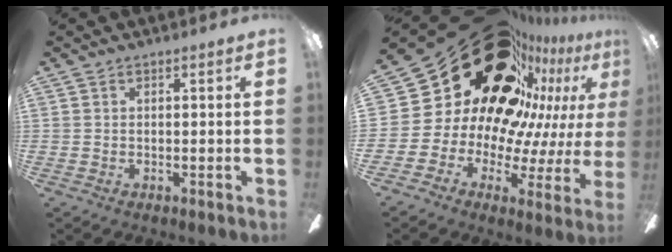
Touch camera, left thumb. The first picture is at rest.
{"total": 29.9, "force": [19.1, 16.4, 16.2], "torque": [-0.244, -0.168, 0.386]}